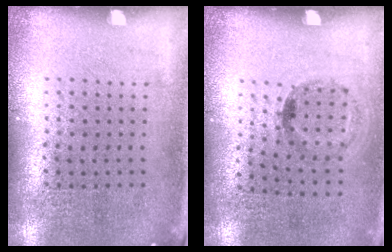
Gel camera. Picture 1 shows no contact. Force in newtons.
{"total": 1.3, "press": 0.7, "slide": 1.1}